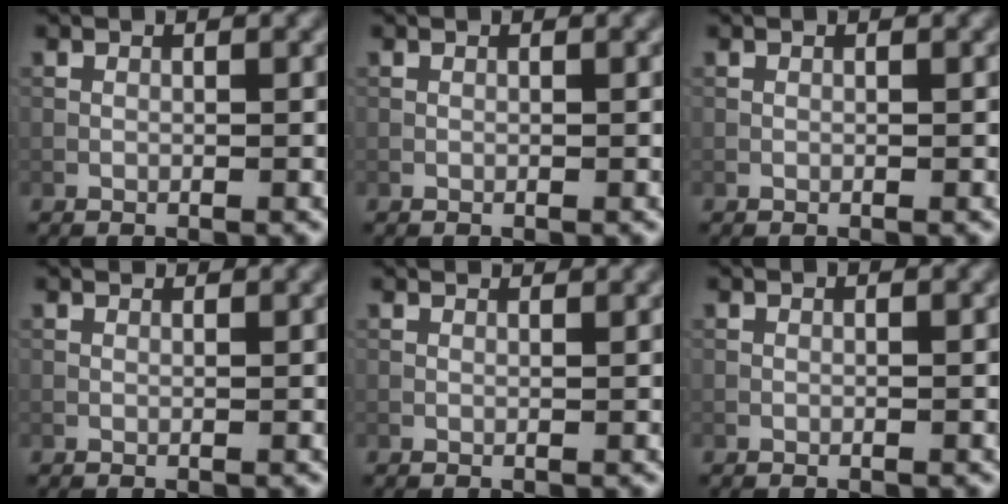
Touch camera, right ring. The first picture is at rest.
{"total": 0.0}
{"total": 0.0}
{"total": 1.0, "force": [0.9, 0.1, 0.3], "torque": [-0.015, -0.005, 0.007]}
{"total": 1.6, "force": [1.4, 0.2, 0.6], "torque": [-0.018, -0.006, 0.012]}
{"total": 0.0}